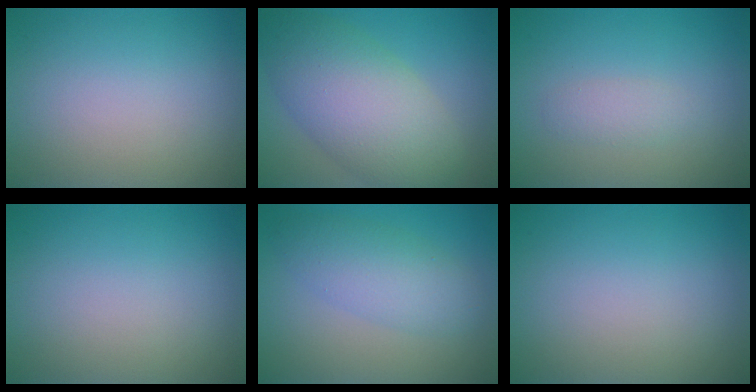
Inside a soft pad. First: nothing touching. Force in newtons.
{"total": 9.2, "press": 9.2, "slide": 0.3}
{"total": 1.4, "press": 1.4, "slide": 0.1}
{"total": 0.0}
{"total": 4.2, "press": 4.2, "slide": 0.1}
{"total": 0.0}